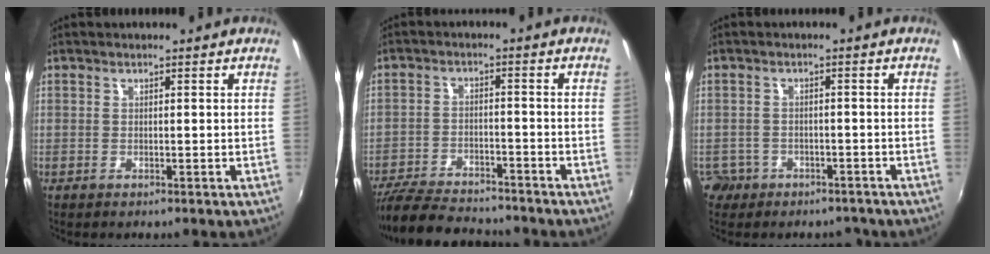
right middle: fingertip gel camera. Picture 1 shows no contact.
{"total": 14.4, "force": [-12.7, 3.6, 5.7], "torque": [-0.138, -0.015, -0.204]}
{"total": 6.2, "force": [-3.6, 4.8, 1.2], "torque": [-0.040, 0.010, -0.048]}